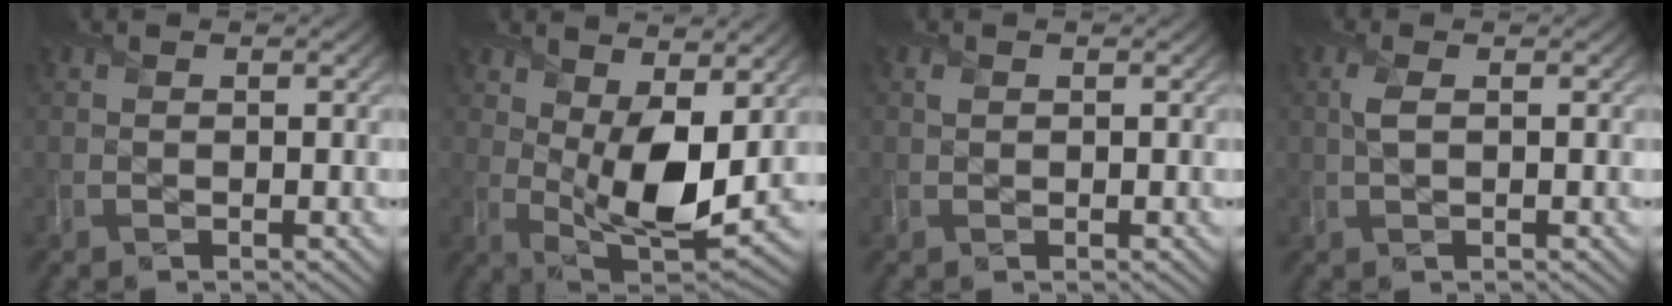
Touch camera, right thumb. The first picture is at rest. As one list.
[{"total": 10.3, "force": [2.2, 5.0, 8.7], "torque": [-0.169, -0.014, 0.046]}, {"total": 0.6, "force": [0.3, 0.4, 0.3], "torque": [-0.010, 0.000, 0.005]}, {"total": 1.9, "force": [0.3, 0.7, 1.7], "torque": [-0.046, 0.005, 0.005]}]